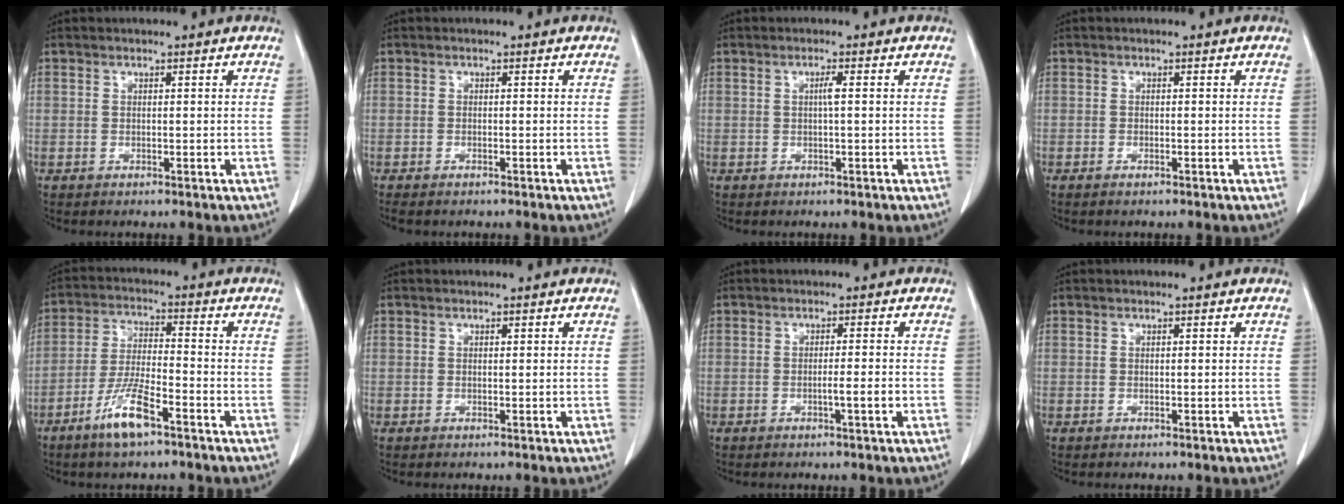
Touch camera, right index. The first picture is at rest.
{"total": 1.7, "force": [-1.5, 0.3, 0.8], "torque": [-0.013, -0.004, -0.017]}
{"total": 1.3, "force": [0.1, -0.1, 1.3], "torque": [-0.023, 0.002, 0.001]}
{"total": 0.6, "force": [-0.4, 0.0, 0.4], "torque": [-0.012, -0.001, -0.005]}
{"total": 8.1, "force": [-5.0, 1.2, 6.3], "torque": [-0.129, -0.010, -0.095]}
{"total": 0.0}
{"total": 2.4, "force": [-0.9, -0.2, 2.2], "torque": [-0.037, -0.002, -0.015]}
{"total": 0.0}